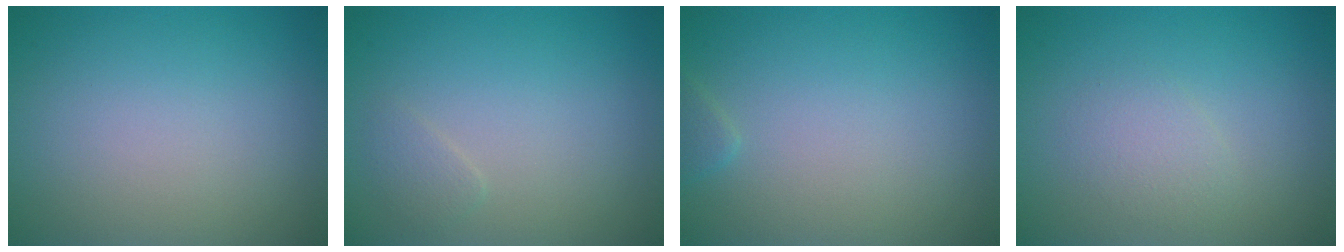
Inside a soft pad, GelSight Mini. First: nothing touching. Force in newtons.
{"total": 0.9, "press": 0.9, "slide": 0.0}
{"total": 0.7, "press": 0.7, "slide": 0.0}
{"total": 1.6, "press": 1.6, "slide": 0.0}